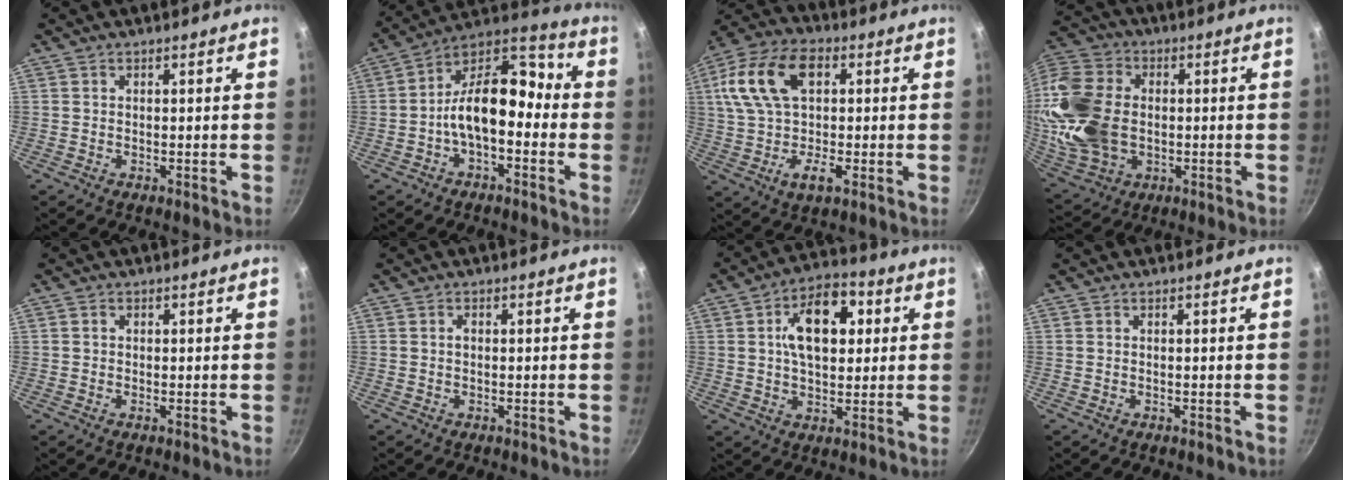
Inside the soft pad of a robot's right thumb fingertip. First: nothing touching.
{"total": 14.3, "force": [-2.9, 8.3, 11.3], "torque": [-0.161, 0.063, -0.065]}
{"total": 16.6, "force": [2.8, 10.3, 12.7], "torque": [-0.225, 0.020, 0.032]}
{"total": 21.4, "force": [-0.3, 15.5, 14.8], "torque": [-0.305, 0.011, 0.002]}
{"total": 0.7, "force": [0.1, 0.6, 0.4], "torque": [-0.006, 0.003, -0.001]}
{"total": 1.1, "force": [0.2, 0.7, 0.8], "torque": [-0.013, 0.003, 0.002]}
{"total": 13.8, "force": [3.1, 8.5, 10.3], "torque": [-0.127, 0.007, 0.039]}
{"total": 0.0}